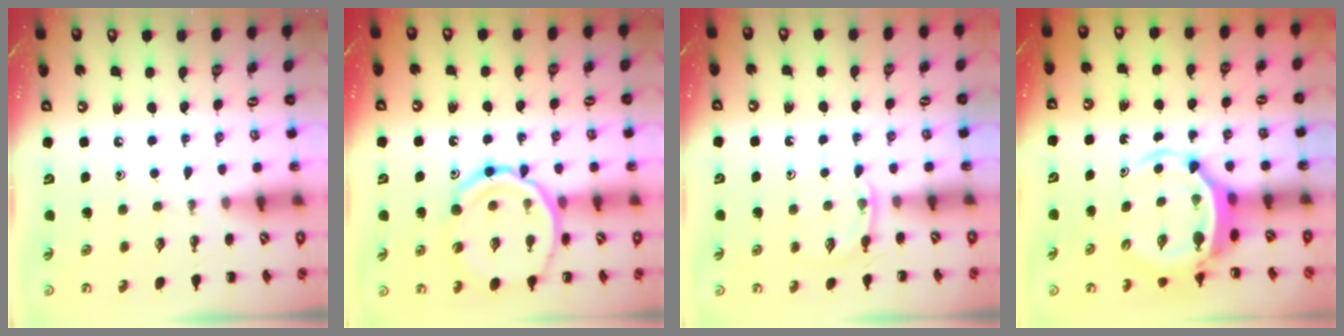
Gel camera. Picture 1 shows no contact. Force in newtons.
{"total": 15.1, "press": 14.8, "slide": 2.7}
{"total": 4.2, "press": 3.9, "slide": 1.4}
{"total": 5.1, "press": 5.0, "slide": 1.0}